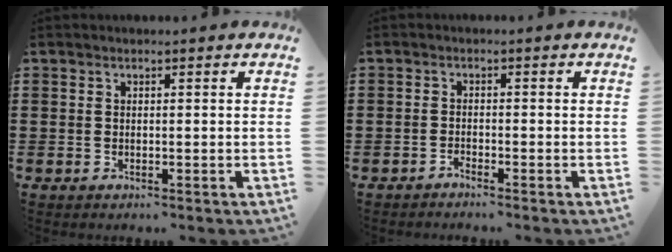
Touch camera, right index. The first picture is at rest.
{"total": 1.1, "force": [-1.1, -0.2, 0.1], "torque": [-0.006, 0.001, -0.021]}